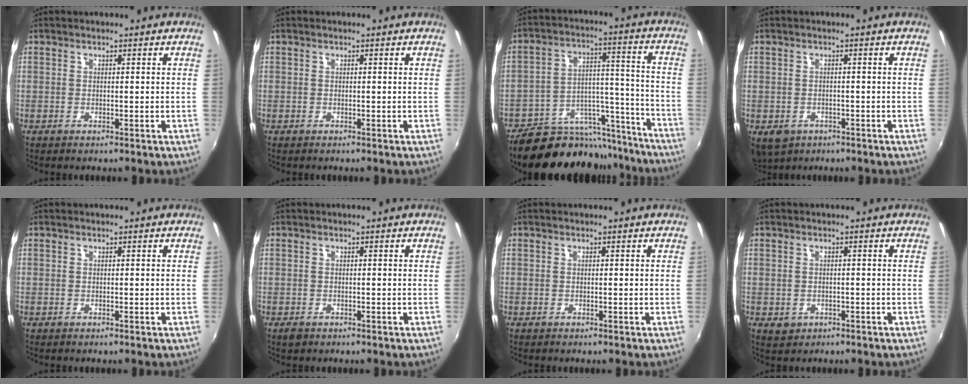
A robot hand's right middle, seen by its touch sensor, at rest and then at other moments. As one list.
[{"total": 0.0}, {"total": 22.3, "force": [-19.1, 8.9, 7.5], "torque": [-0.135, 0.041, -0.259]}, {"total": 5.1, "force": [-2.5, 3.8, 2.2], "torque": [-0.048, -0.014, -0.032]}, {"total": 0.0}, {"total": 1.4, "force": [-0.9, 0.9, 0.6], "torque": [-0.013, -0.004, -0.017]}, {"total": 0.0}, {"total": 2.4, "force": [-0.8, 2.0, 0.9], "torque": [-0.020, -0.005, -0.008]}]